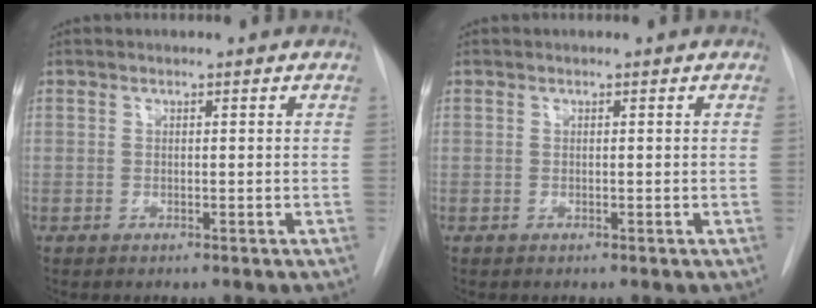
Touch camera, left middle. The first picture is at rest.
{"total": 0.0}